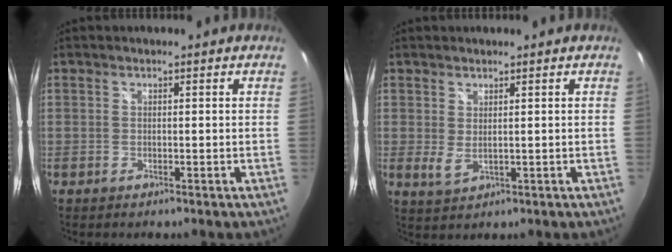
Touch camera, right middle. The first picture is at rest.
{"total": 2.7, "force": [0.7, 1.0, 2.4], "torque": [-0.045, -0.007, 0.016]}